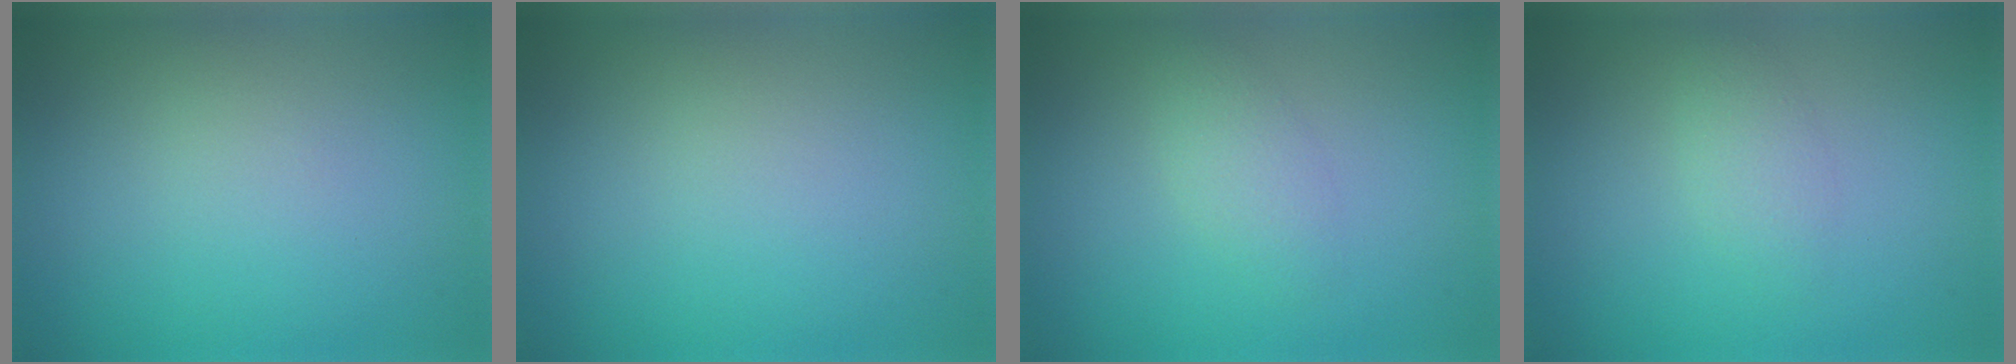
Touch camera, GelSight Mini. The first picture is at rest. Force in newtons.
{"total": 0.0}
{"total": 1.7, "press": 1.7, "slide": 0.1}
{"total": 1.4, "press": 1.4, "slide": 0.0}